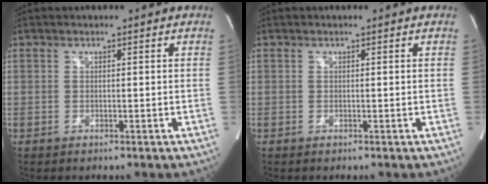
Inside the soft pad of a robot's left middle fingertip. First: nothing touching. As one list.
[{"total": 0.0}]